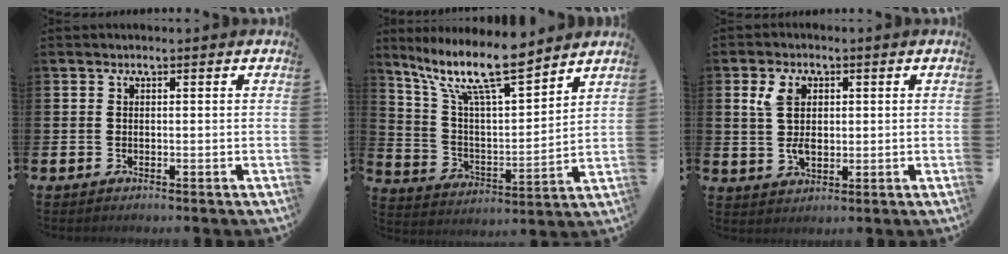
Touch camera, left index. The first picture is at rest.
{"total": 12.8, "force": [10.1, 2.8, 7.3], "torque": [-0.163, -0.047, 0.175]}
{"total": 5.0, "force": [1.6, 3.1, 3.6], "torque": [-0.066, 0.008, 0.025]}